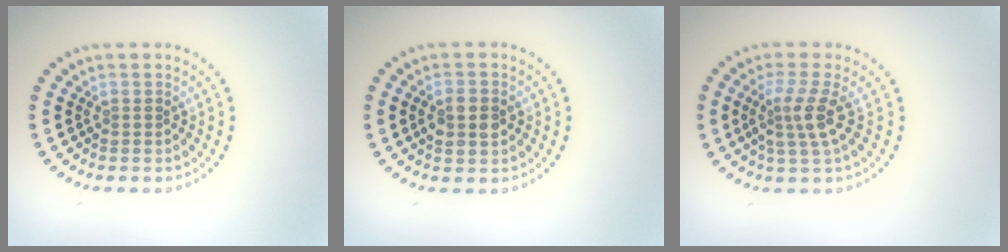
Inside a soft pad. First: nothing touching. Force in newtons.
{"total": 2.8, "press": 2.8, "slide": 0.2}
{"total": 3.0, "press": 2.4, "slide": 1.8}